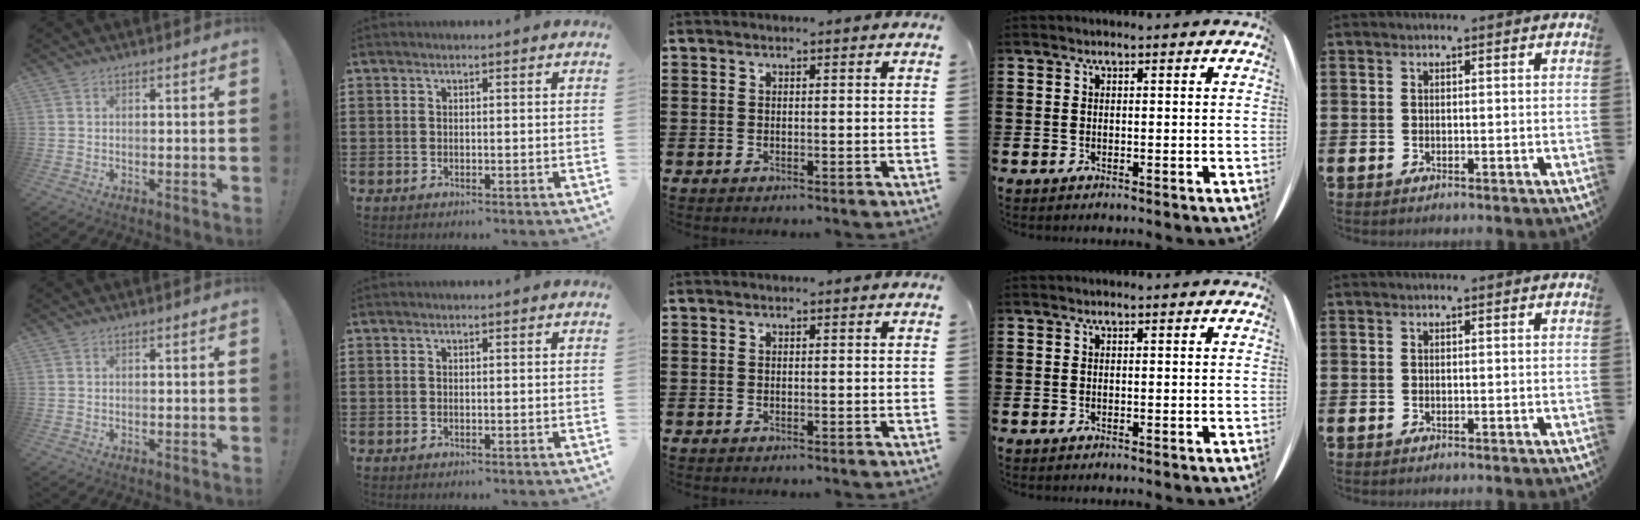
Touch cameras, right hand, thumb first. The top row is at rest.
{}